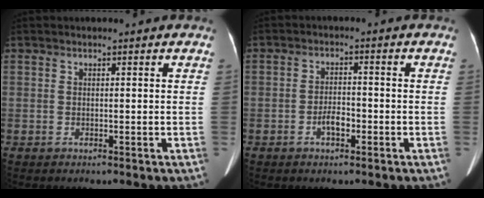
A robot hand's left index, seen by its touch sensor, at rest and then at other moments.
{"total": 2.9, "force": [-1.4, 1.3, 2.2], "torque": [-0.040, 0.005, -0.026]}